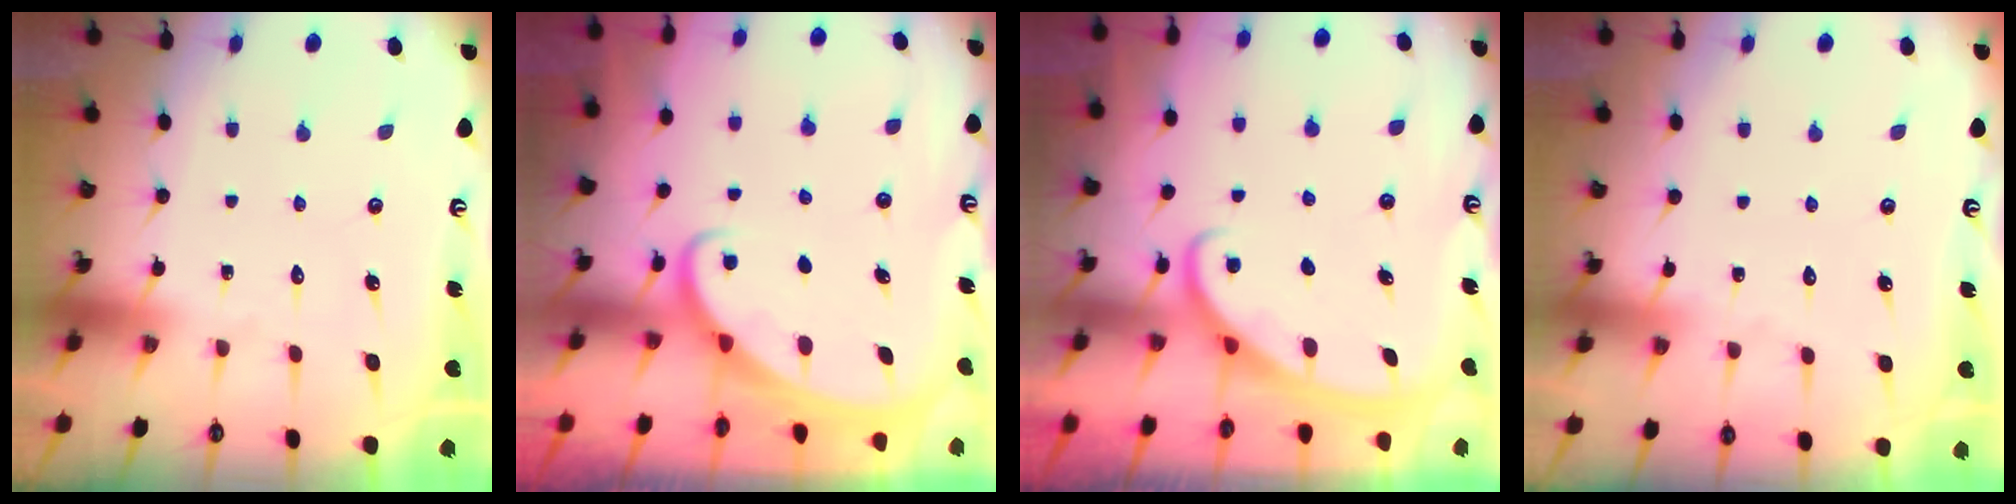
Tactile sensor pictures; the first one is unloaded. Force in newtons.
{"total": 2.0, "press": 2.0, "slide": 0.2}
{"total": 3.0, "press": 2.9, "slide": 0.4}
{"total": 2.2, "press": 2.2, "slide": 0.3}